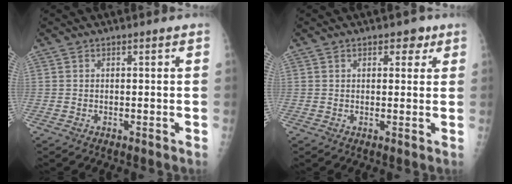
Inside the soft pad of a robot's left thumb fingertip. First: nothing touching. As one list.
[{"total": 2.9, "force": [1.6, 1.9, 1.6], "torque": [0.000, -0.004, 0.019]}]